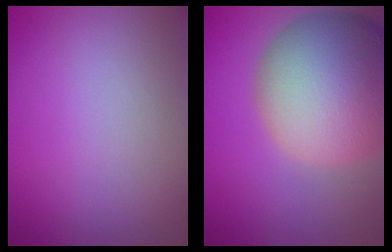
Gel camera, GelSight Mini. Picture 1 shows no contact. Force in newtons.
{"total": 14.6, "press": 14.6, "slide": 1.3}